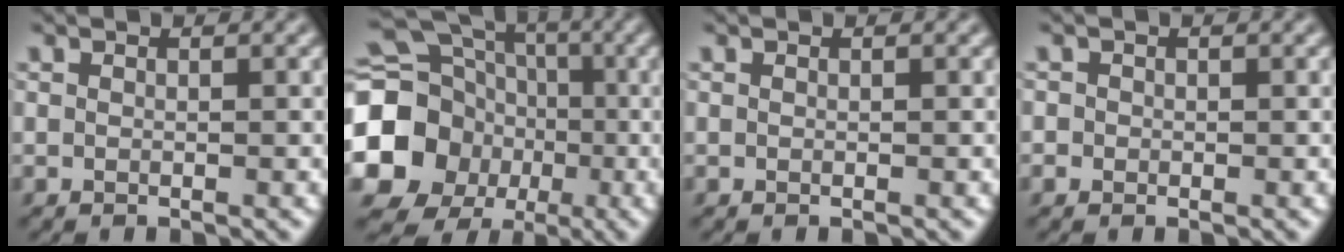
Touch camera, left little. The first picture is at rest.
{"total": 20.5, "force": [-2.8, 19.0, 7.2], "torque": [-0.173, -0.009, -0.088]}
{"total": 0.0}
{"total": 0.7, "force": [-0.2, 0.7, 0.1], "torque": [0.004, -0.002, -0.004]}